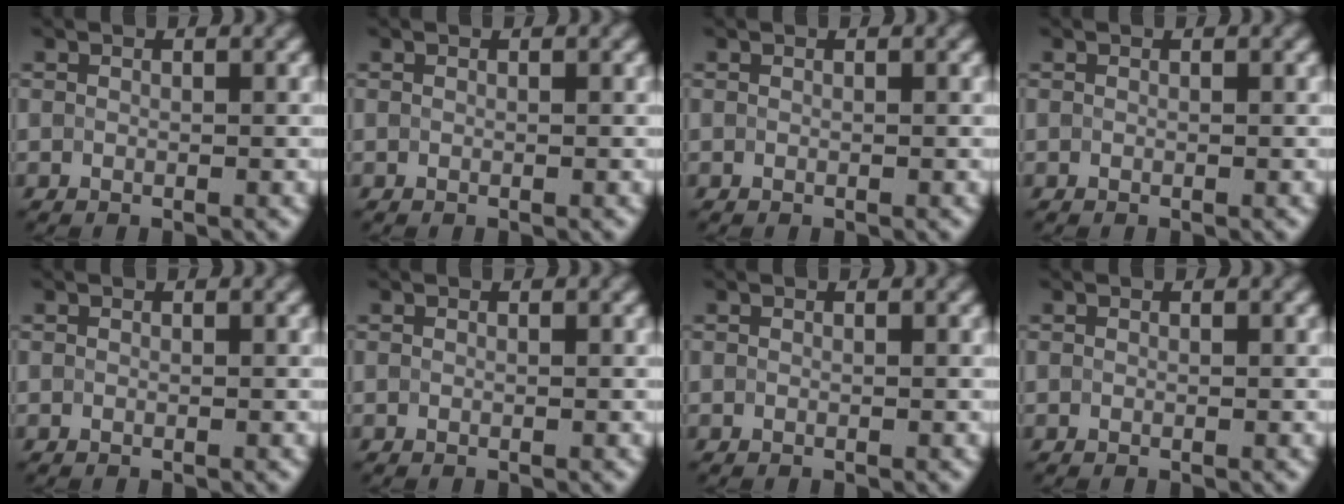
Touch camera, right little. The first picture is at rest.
{"total": 0.0}
{"total": 0.0}
{"total": 0.0}
{"total": 0.0}
{"total": 0.0}
{"total": 0.0}
{"total": 0.0}